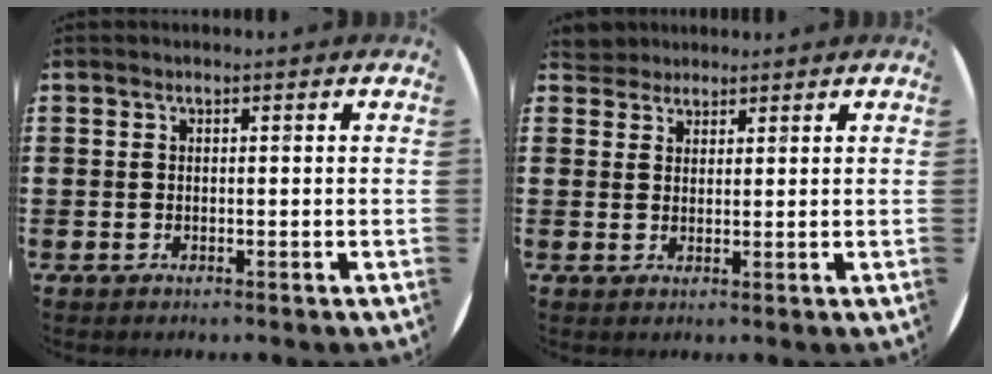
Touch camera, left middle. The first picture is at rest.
{"total": 2.6, "force": [2.4, 0.8, -0.2], "torque": [-0.002, 0.002, 0.048]}